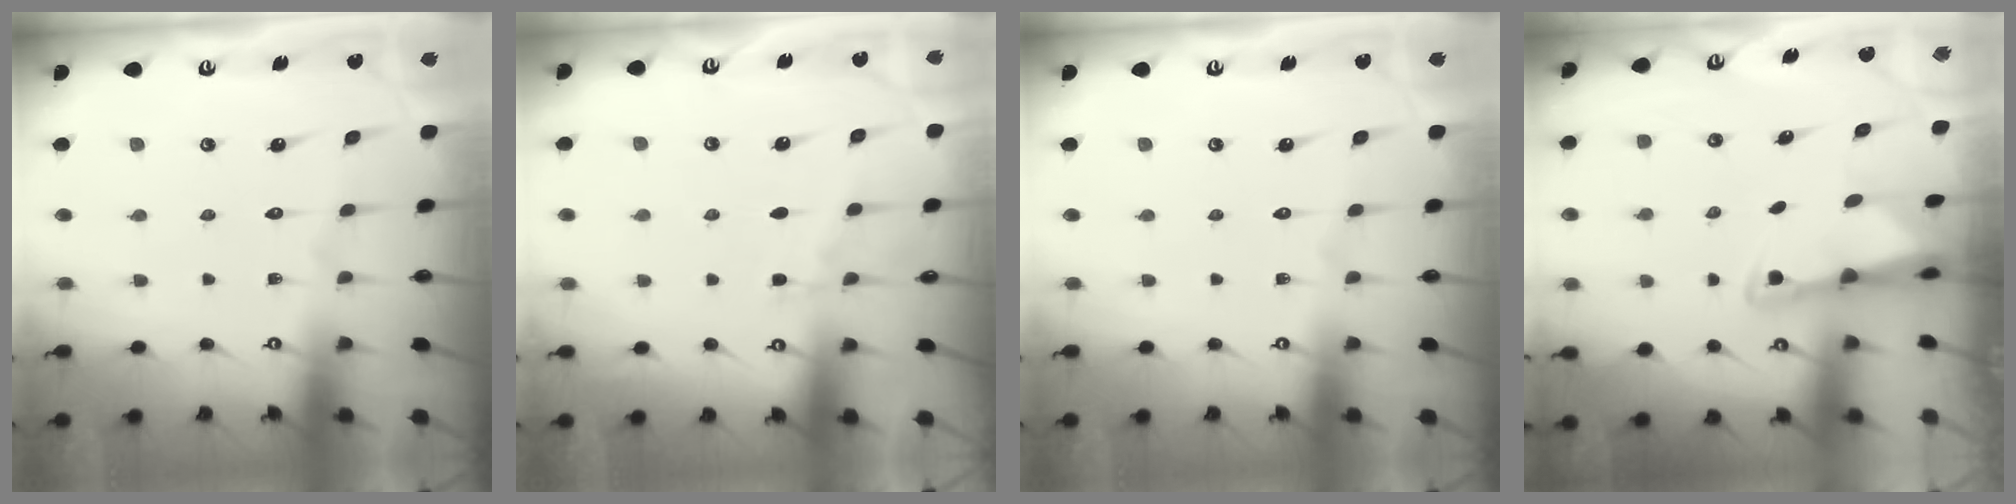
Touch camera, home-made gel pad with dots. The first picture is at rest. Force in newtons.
{"total": 5.1, "press": 5.1, "slide": 0.6}
{"total": 0.0}
{"total": 2.4, "press": 2.4, "slide": 0.5}